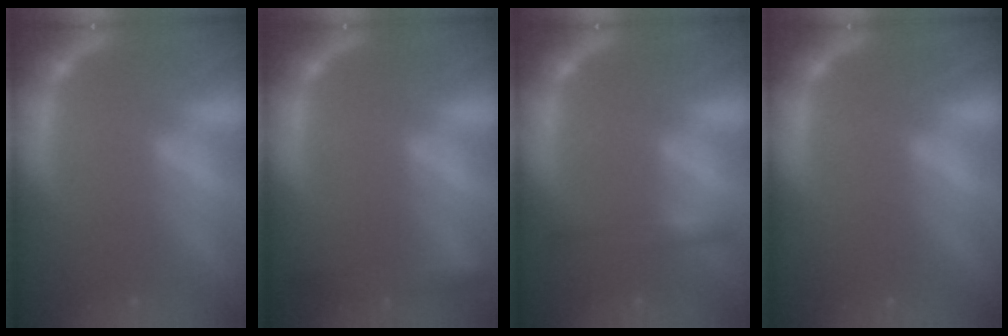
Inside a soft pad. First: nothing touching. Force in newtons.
{"total": 2.9}
{"total": 2.4}
{"total": 0.0}